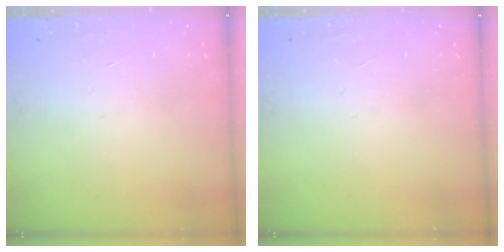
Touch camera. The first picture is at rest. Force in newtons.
{"total": 0.0}